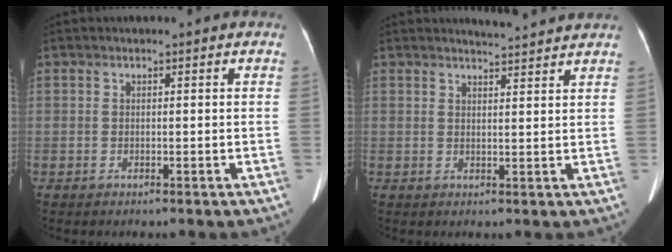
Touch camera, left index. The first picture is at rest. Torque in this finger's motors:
{"motor_torque": [0.53, -0.96, -0.01, -0.01]}